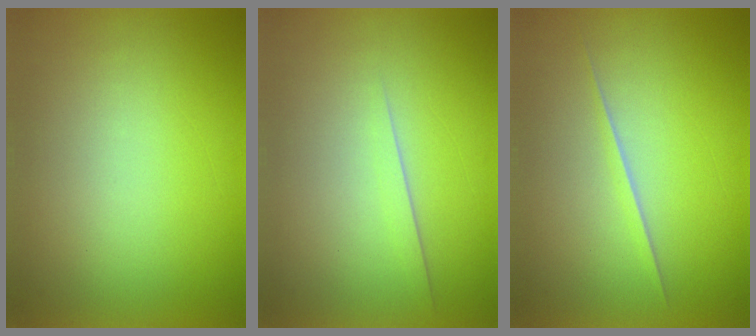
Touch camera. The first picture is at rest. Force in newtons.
{"total": 1.4}
{"total": 1.6}